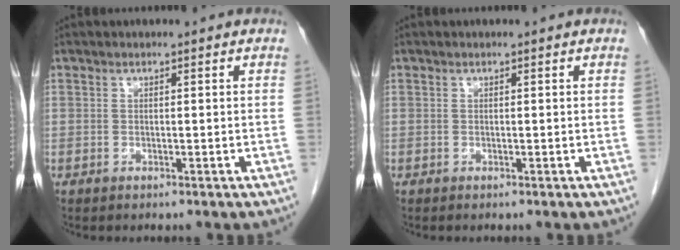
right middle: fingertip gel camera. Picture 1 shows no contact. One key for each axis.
{"total": 0.0}